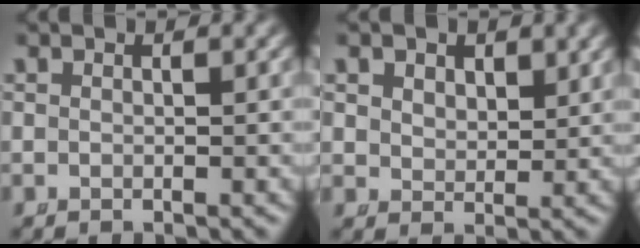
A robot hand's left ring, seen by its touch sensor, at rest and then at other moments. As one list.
[{"total": 2.5, "force": [1.7, 1.5, 1.0], "torque": [-0.022, -0.014, 0.044]}]